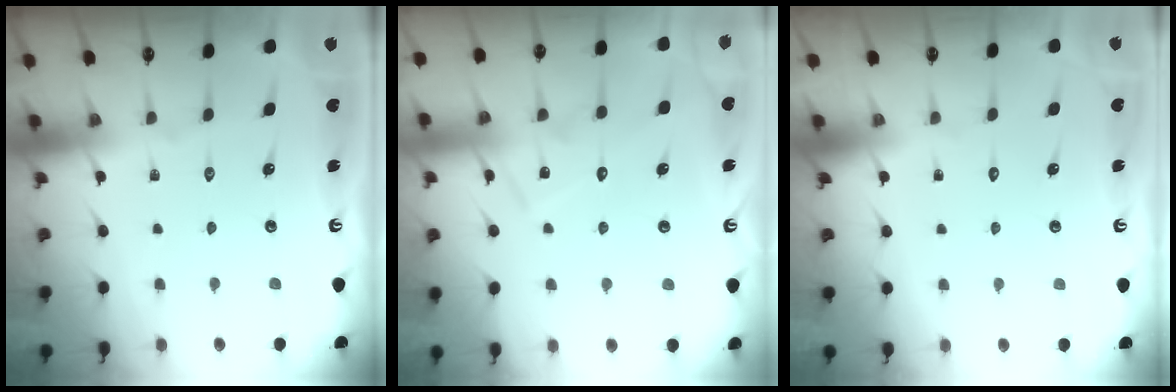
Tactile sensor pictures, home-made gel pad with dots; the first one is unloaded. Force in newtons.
{"total": 11.9, "press": 11.8, "slide": 0.9}
{"total": 1.8, "press": 1.7, "slide": 0.1}